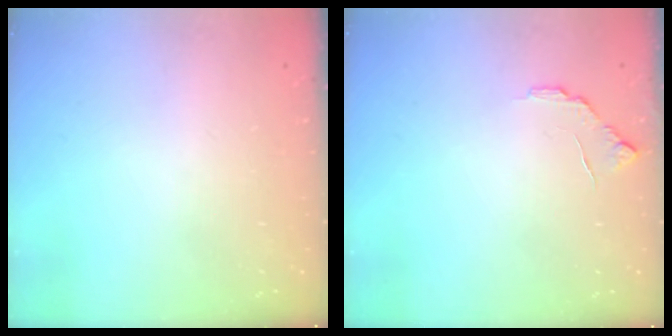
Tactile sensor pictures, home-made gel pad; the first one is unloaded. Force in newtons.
{"total": 6.3, "press": 6.2, "slide": 0.6}